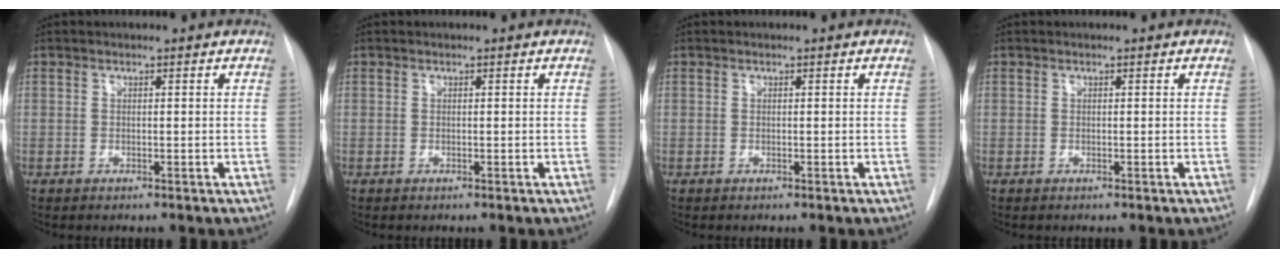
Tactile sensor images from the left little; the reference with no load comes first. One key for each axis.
{"total": 0.0}
{"total": 0.0}
{"total": 0.0}